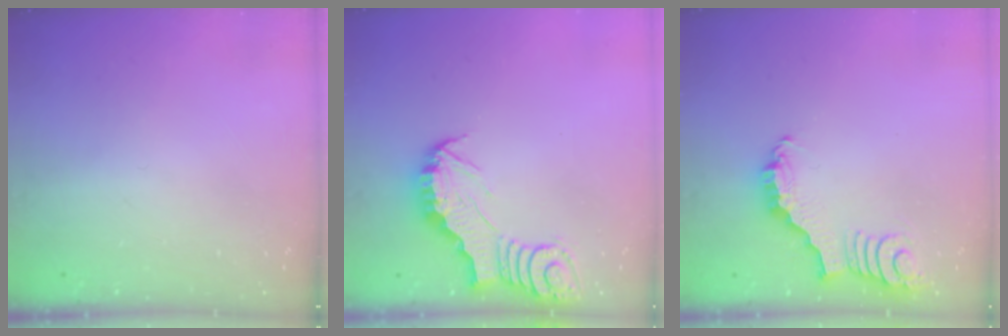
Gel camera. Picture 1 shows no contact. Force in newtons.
{"total": 3.1, "press": 3.1, "slide": 0.2}
{"total": 2.7, "press": 2.7, "slide": 0.4}